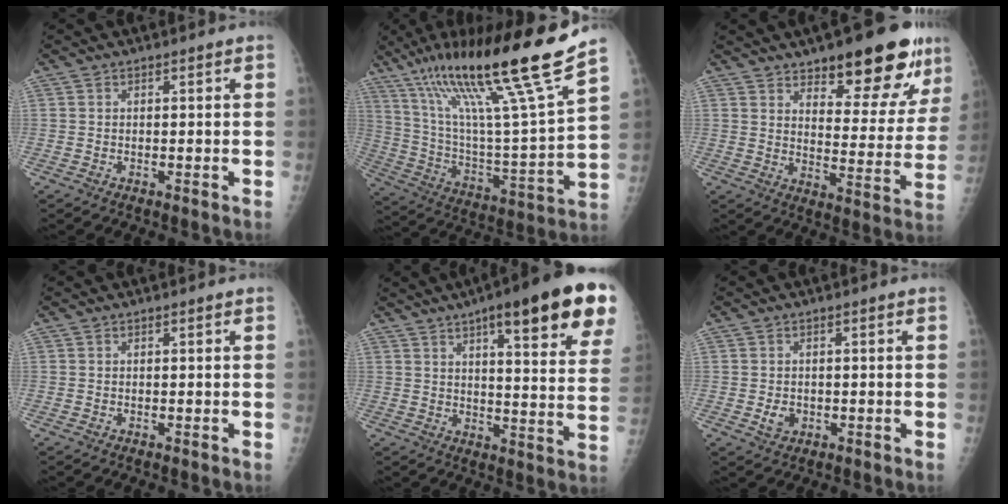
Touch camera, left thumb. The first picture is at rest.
{"total": 26.5, "force": [17.9, 1.0, 19.5], "torque": [-0.314, -0.064, 0.316]}
{"total": 18.7, "force": [12.2, 6.8, 12.4], "torque": [-0.115, -0.070, 0.173]}
{"total": 0.0}
{"total": 23.5, "force": [12.8, 5.1, 19.1], "torque": [-0.238, -0.034, 0.164]}
{"total": 2.3, "force": [-0.4, 1.8, 1.3], "torque": [-0.017, 0.000, -0.001]}